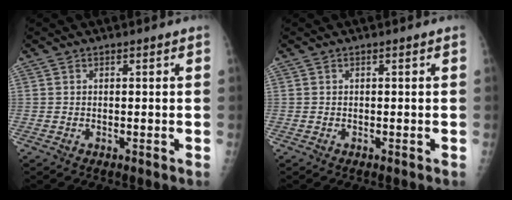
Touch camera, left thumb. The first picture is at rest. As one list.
[{"total": 0.0}]